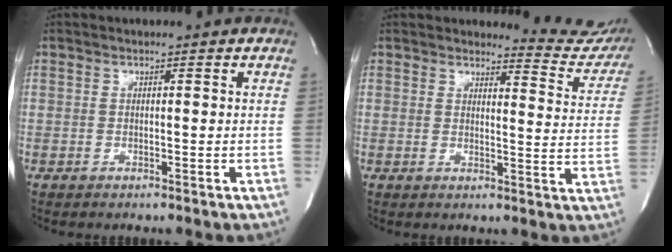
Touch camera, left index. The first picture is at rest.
{"total": 10.2, "force": [10.1, 1.2, 0.0], "torque": [0.024, -0.087, 0.085]}